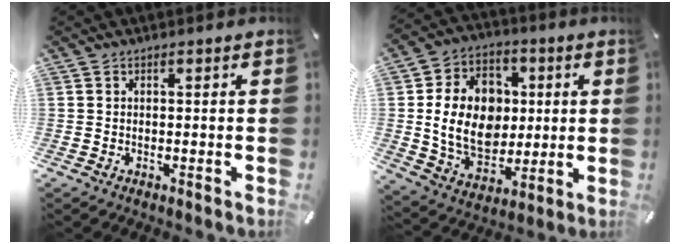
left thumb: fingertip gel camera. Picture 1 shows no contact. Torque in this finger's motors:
{"motor_torque": [2.54, 2.47, 1.12, 0.65, 0.20]}